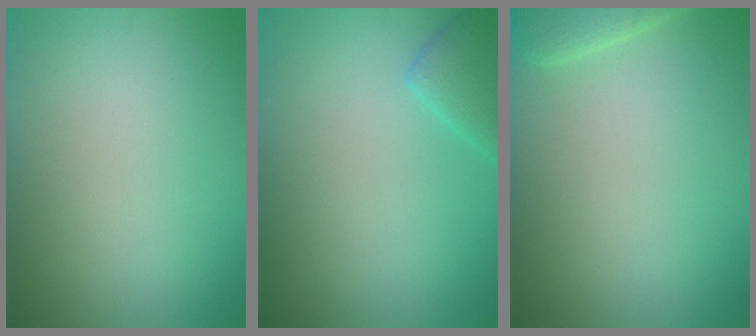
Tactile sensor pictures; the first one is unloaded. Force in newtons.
{"total": 2.2, "press": 2.2, "slide": 0.1}
{"total": 2.2, "press": 2.2, "slide": 0.3}